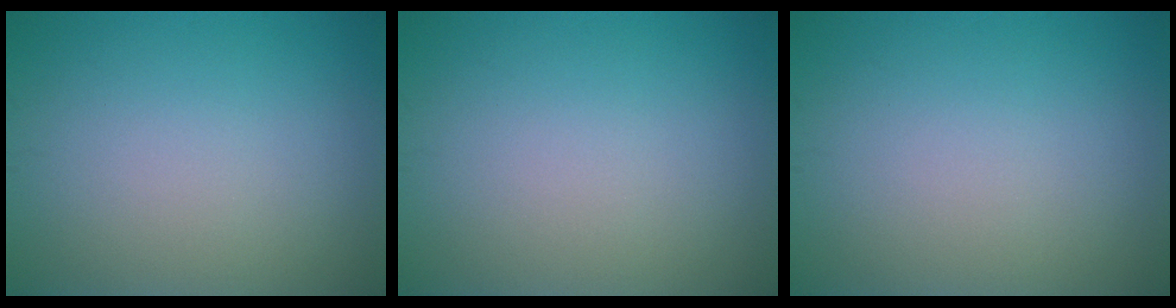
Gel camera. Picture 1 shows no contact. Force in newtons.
{"total": 0.0}
{"total": 0.0}